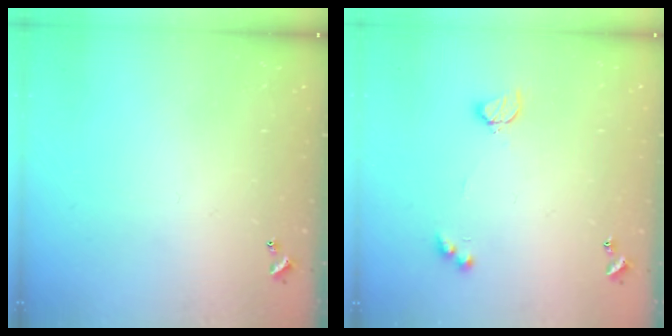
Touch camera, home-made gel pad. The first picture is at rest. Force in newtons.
{"total": 4.1, "press": 4.0, "slide": 0.8}